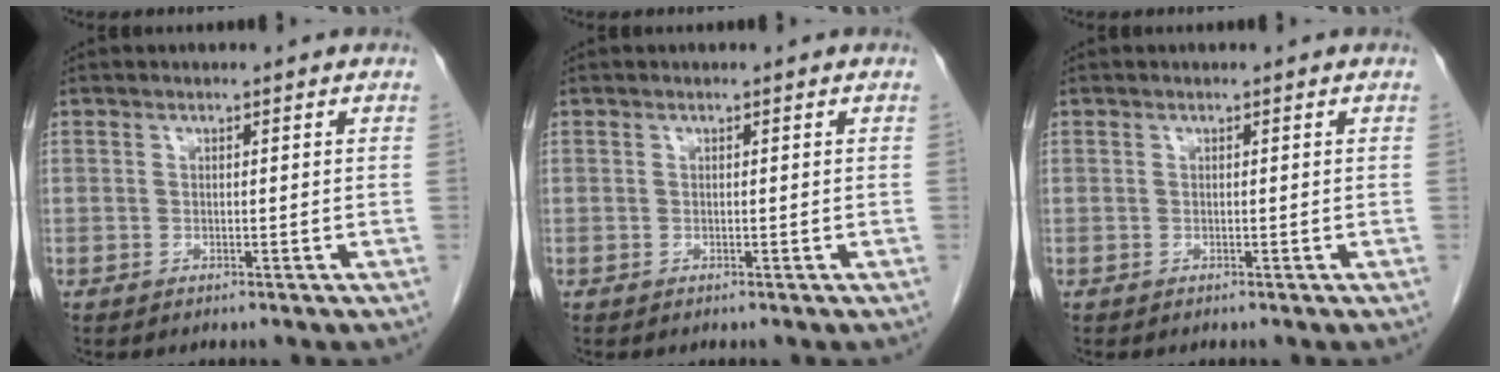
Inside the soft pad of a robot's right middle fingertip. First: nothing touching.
{"total": 0.0}
{"total": 0.0}